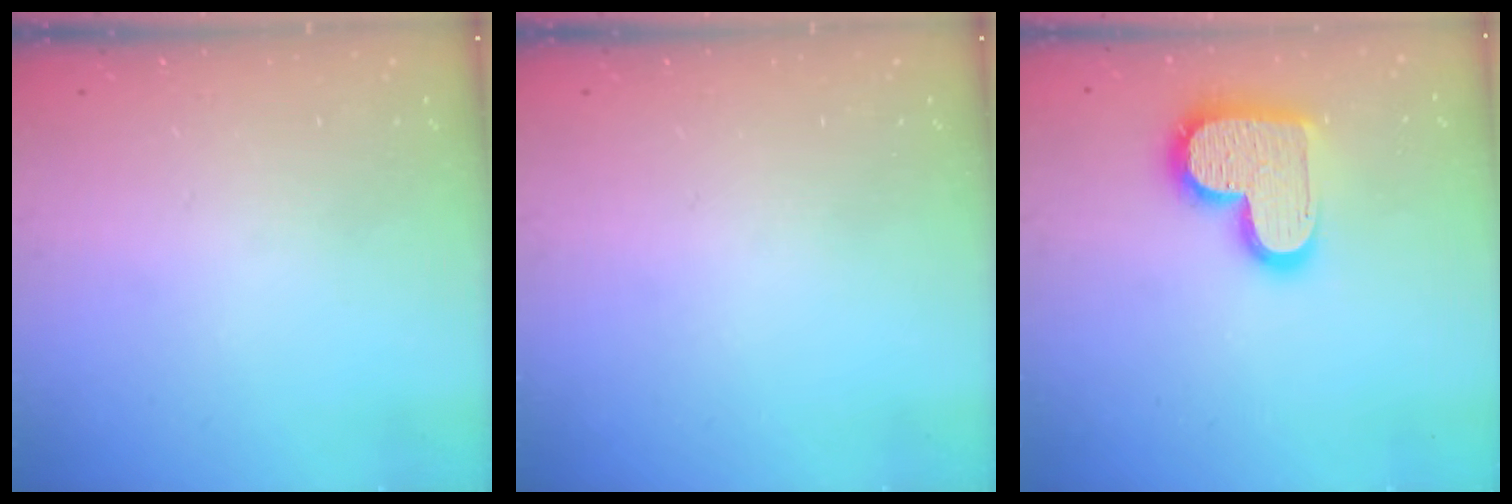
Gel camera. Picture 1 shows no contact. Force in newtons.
{"total": 0.0}
{"total": 16.0, "press": 16.0, "slide": 1.1}